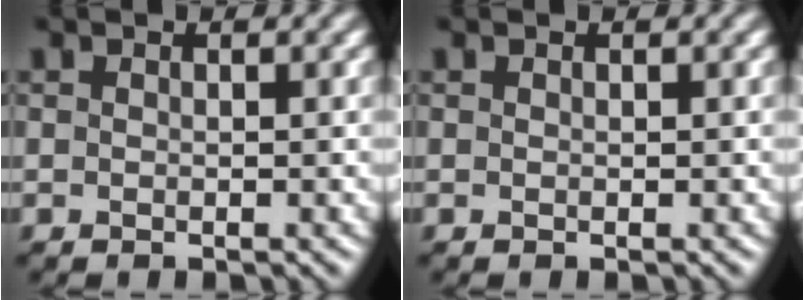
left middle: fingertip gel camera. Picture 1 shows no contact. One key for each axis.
{"total": 0.0}